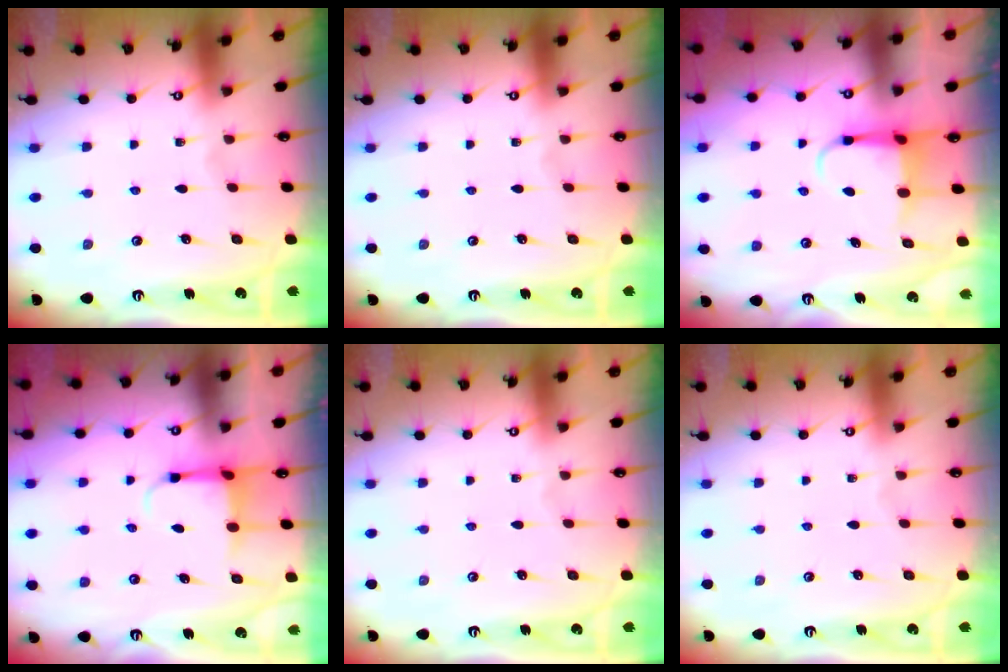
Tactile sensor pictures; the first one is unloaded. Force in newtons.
{"total": 0.0}
{"total": 4.4, "press": 4.3, "slide": 0.6}
{"total": 3.8, "press": 3.6, "slide": 1.2}
{"total": 0.0}
{"total": 0.0}